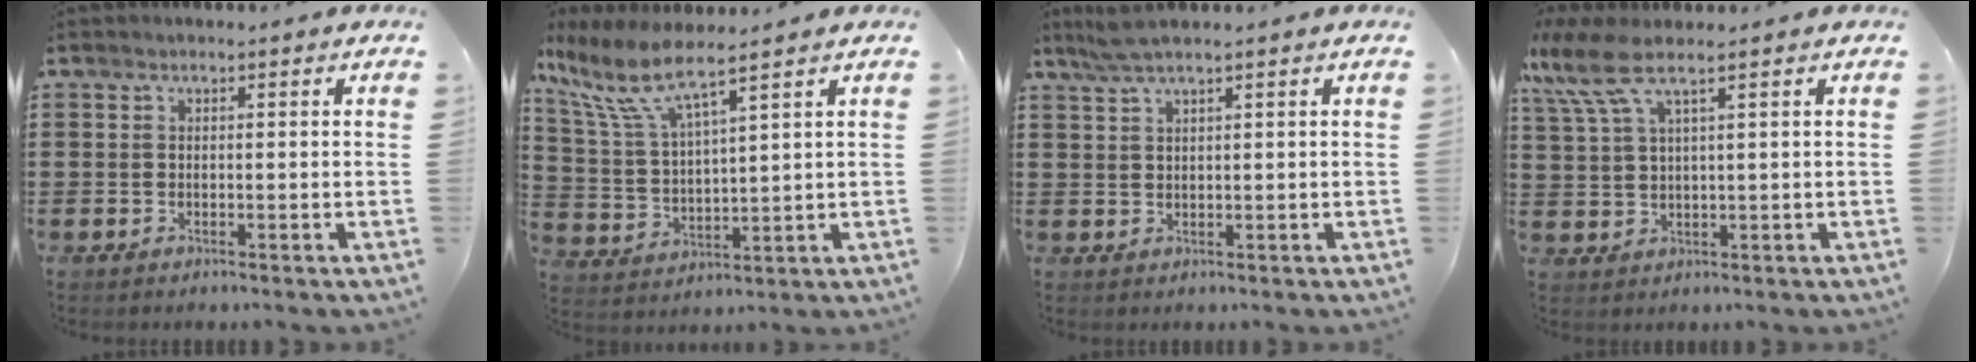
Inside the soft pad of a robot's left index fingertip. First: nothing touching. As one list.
[{"total": 8.3, "force": [6.1, 1.5, 5.4], "torque": [-0.144, -0.034, 0.102]}, {"total": 2.2, "force": [1.6, -0.1, 1.6], "torque": [-0.032, 0.002, 0.029]}, {"total": 6.0, "force": [3.0, 1.2, 5.0], "torque": [-0.131, -0.014, 0.048]}]